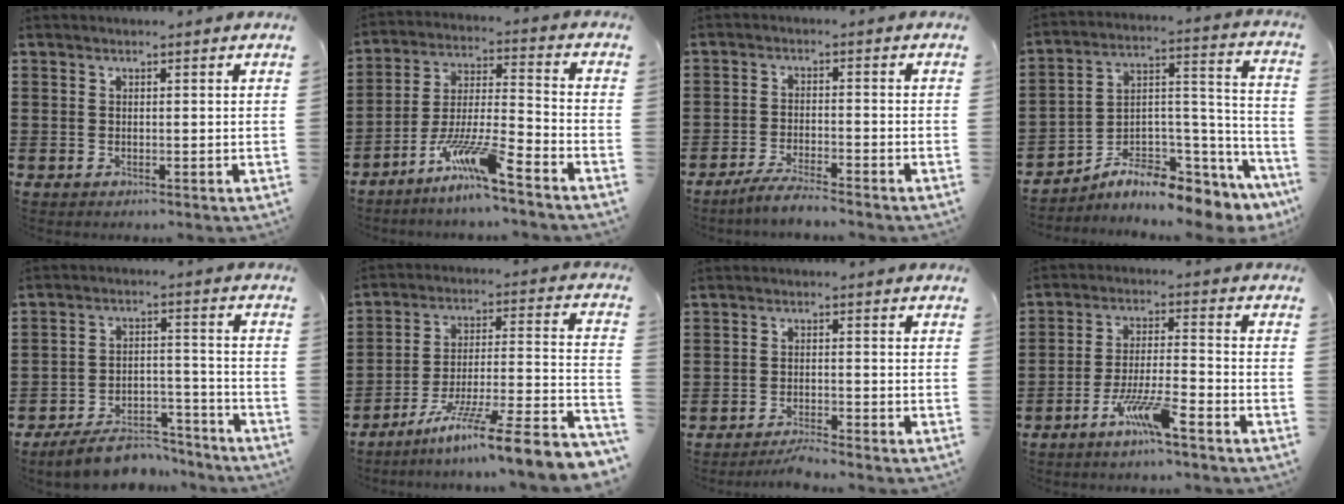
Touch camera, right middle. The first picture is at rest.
{"total": 10.0, "force": [-7.9, 0.0, 6.1], "torque": [-0.128, -0.006, -0.158]}
{"total": 3.6, "force": [-3.3, 0.0, 1.4], "torque": [-0.031, -0.002, -0.067]}
{"total": 7.7, "force": [-6.6, 2.5, 3.1], "torque": [-0.052, 0.002, -0.123]}
{"total": 8.1, "force": [-7.2, 2.2, 2.9], "torque": [-0.038, 0.023, -0.133]}
{"total": 10.8, "force": [-8.0, -0.3, 7.2], "torque": [-0.108, -0.004, -0.150]}
{"total": 2.5, "force": [-2.4, 0.0, 0.7], "torque": [-0.014, 0.001, -0.048]}
{"total": 7.6, "force": [-4.9, 1.0, 5.7], "torque": [-0.123, -0.006, -0.095]}